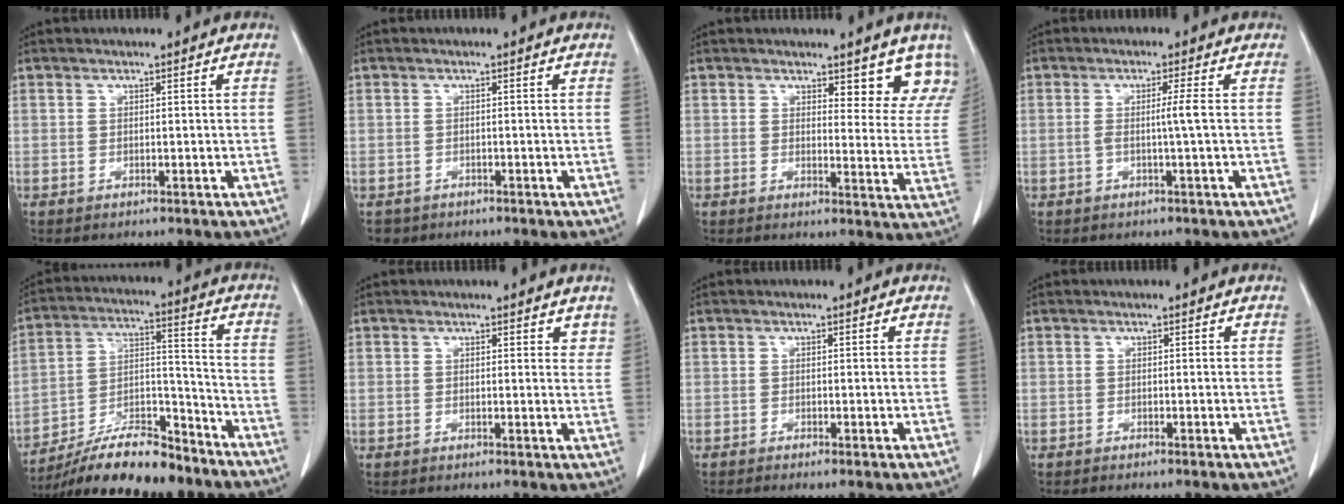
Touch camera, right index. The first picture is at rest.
{"total": 1.7, "force": [-1.2, 1.2, -0.1], "torque": [-0.008, 0.003, -0.021]}
{"total": 7.9, "force": [6.9, 2.9, 2.7], "torque": [0.004, -0.027, 0.057]}
{"total": 2.3, "force": [-0.3, -0.8, 2.2], "torque": [-0.040, -0.001, -0.006]}
{"total": 15.7, "force": [-13.5, 3.2, 7.2], "torque": [-0.128, 0.020, -0.235]}
{"total": 2.3, "force": [1.9, 1.0, 0.8], "torque": [0.006, -0.002, 0.012]}
{"total": 1.2, "force": [-0.9, -0.2, 0.8], "torque": [-0.014, -0.003, -0.017]}
{"total": 0.9, "force": [-0.7, -0.3, 0.4], "torque": [-0.004, 0.001, -0.013]}